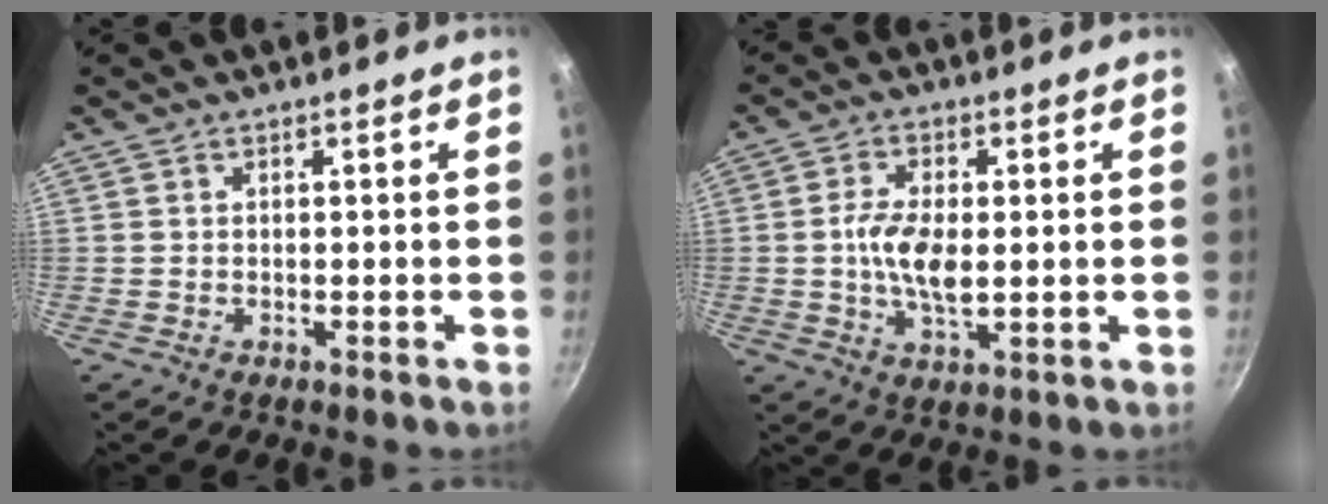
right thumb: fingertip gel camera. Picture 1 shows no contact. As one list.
[{"total": 8.4, "force": [0.2, 3.8, 7.4], "torque": [-0.145, -0.005, 0.003]}]